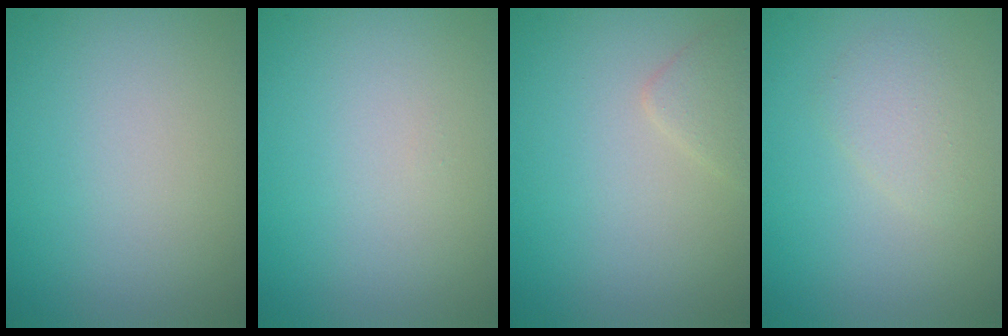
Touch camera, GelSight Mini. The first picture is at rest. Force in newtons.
{"total": 0.0}
{"total": 1.3, "press": 1.3, "slide": 0.1}
{"total": 1.6, "press": 1.6, "slide": 0.1}